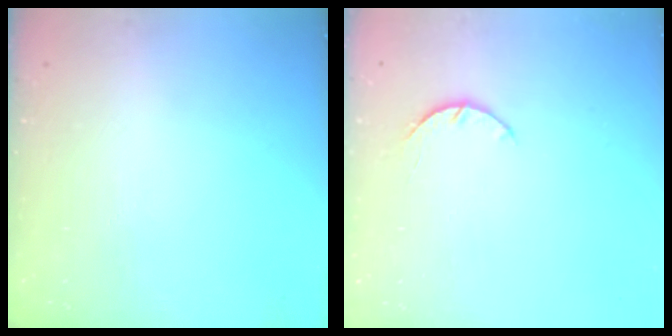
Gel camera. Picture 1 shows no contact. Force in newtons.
{"total": 2.9, "press": 2.8, "slide": 0.5}